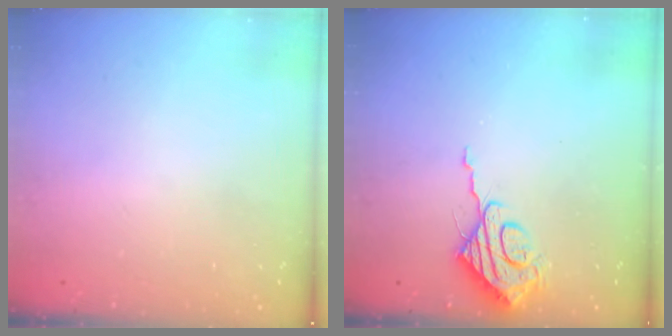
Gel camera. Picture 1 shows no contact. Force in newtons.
{"total": 9.1, "press": 9.1, "slide": 0.7}